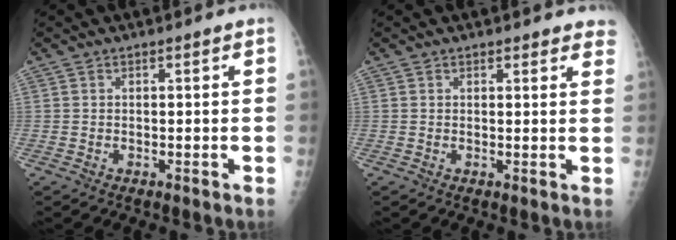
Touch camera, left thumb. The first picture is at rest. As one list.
[{"total": 4.0, "force": [3.6, 1.5, 0.9], "torque": [0.026, -0.013, 0.025]}]